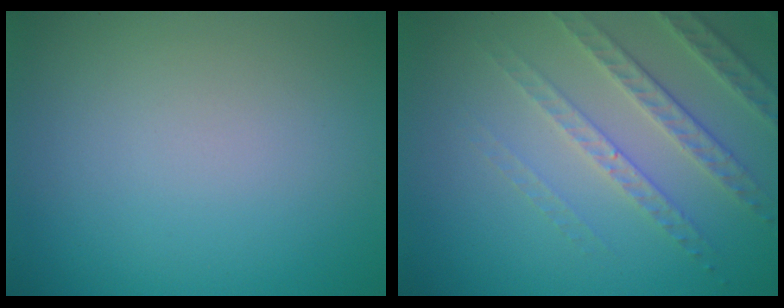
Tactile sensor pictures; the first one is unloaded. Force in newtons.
{"total": 3.6, "press": 3.5, "slide": 0.5}